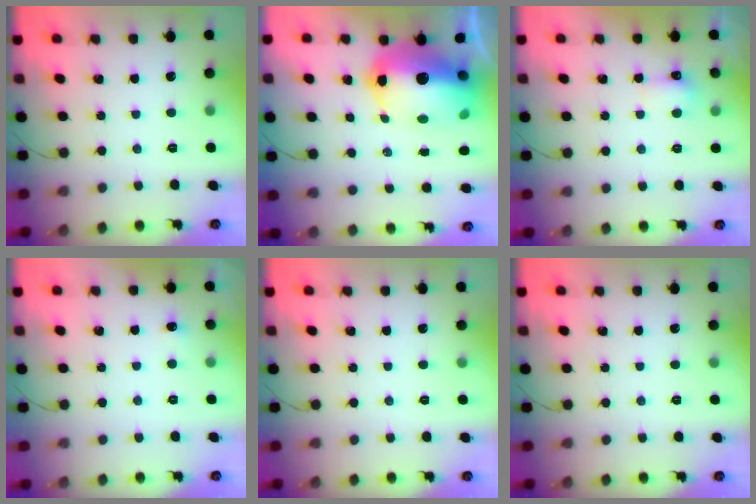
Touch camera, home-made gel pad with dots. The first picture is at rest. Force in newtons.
{"total": 20.6, "press": 20.1, "slide": 4.6}
{"total": 4.8, "press": 4.7, "slide": 0.9}
{"total": 3.4, "press": 3.3, "slide": 1.0}
{"total": 0.0}
{"total": 0.0}